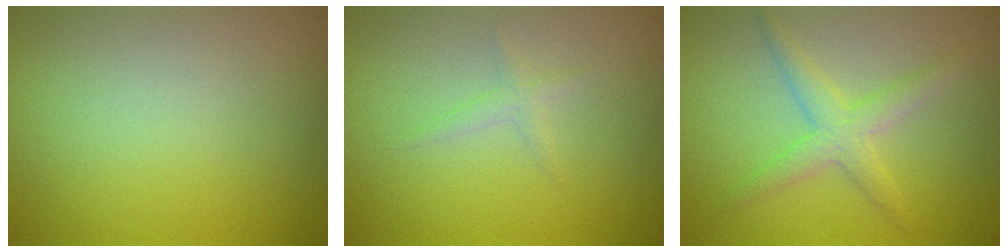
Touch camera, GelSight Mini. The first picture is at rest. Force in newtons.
{"total": 0.5, "press": 0.5, "slide": 0.0}
{"total": 2.8, "press": 2.8, "slide": 0.1}